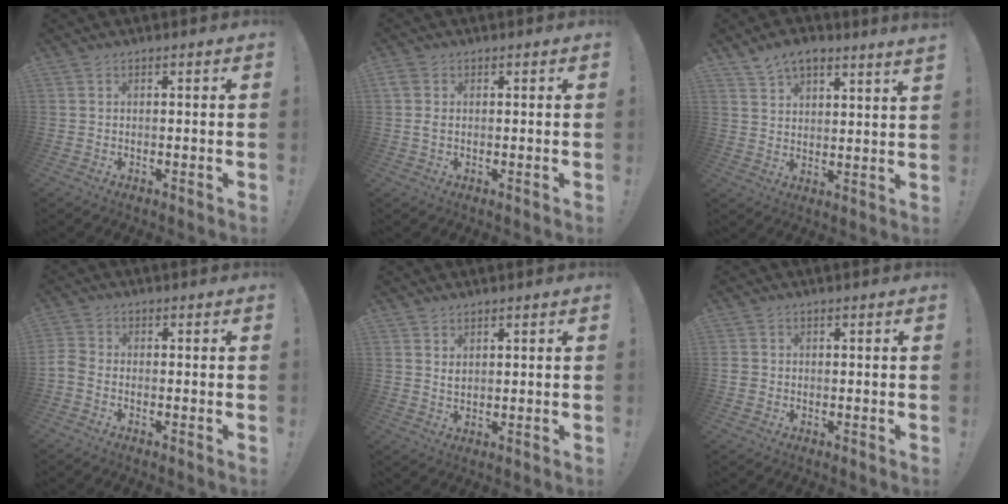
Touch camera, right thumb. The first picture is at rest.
{"total": 2.4, "force": [0.3, 1.6, 1.8], "torque": [-0.042, 0.004, 0.005]}
{"total": 6.3, "force": [5.4, 1.5, 3.0], "torque": [-0.047, -0.030, 0.097]}
{"total": 2.9, "force": [-1.6, 1.5, 1.9], "torque": [-0.044, 0.001, -0.030]}
{"total": 1.9, "force": [1.4, 1.0, 0.8], "torque": [-0.004, -0.010, 0.024]}
{"total": 1.5, "force": [-0.4, 1.3, 0.5], "torque": [-0.010, 0.006, -0.007]}